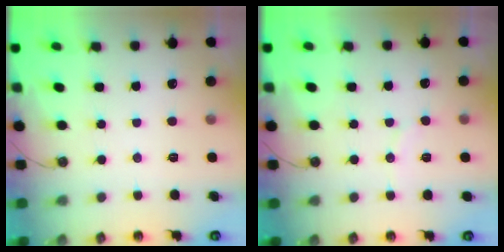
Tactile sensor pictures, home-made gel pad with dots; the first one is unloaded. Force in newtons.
{"total": 3.8, "press": 3.8, "slide": 0.4}